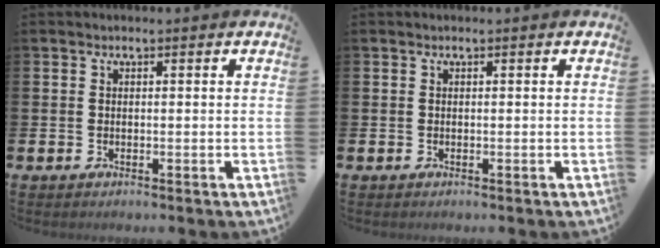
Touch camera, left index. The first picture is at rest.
{"total": 0.0}